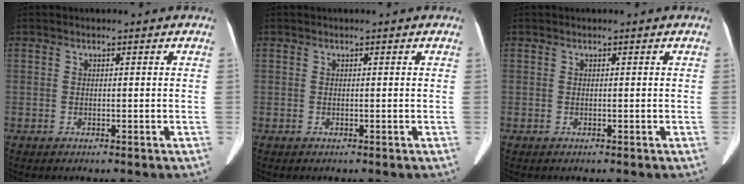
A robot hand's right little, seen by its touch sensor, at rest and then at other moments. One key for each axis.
{"total": 0.0}
{"total": 0.0}